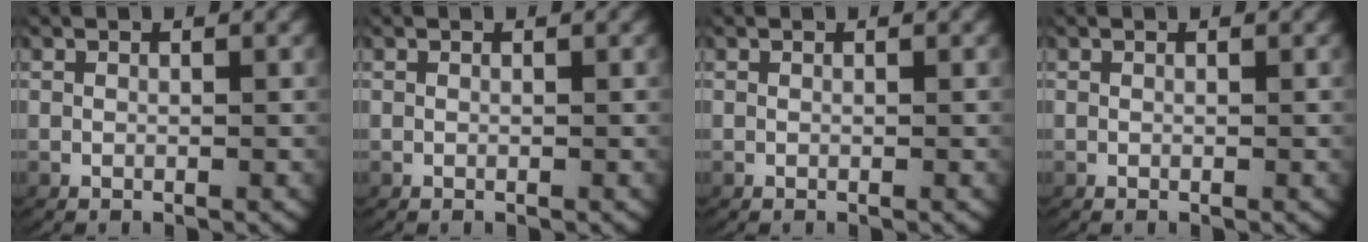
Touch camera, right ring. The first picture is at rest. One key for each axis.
{"total": 0.0}
{"total": 0.0}
{"total": 0.0}